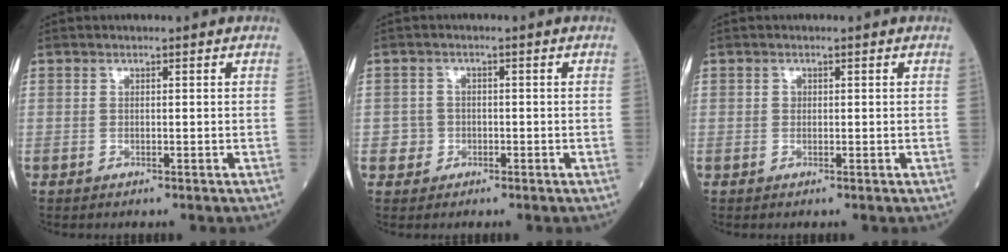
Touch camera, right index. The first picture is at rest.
{"total": 2.0, "force": [-0.3, 1.9, -0.1], "torque": [0.012, 0.011, -0.009]}
{"total": 0.5, "force": [0.1, 0.5, 0.2], "torque": [0.000, 0.002, 0.001]}